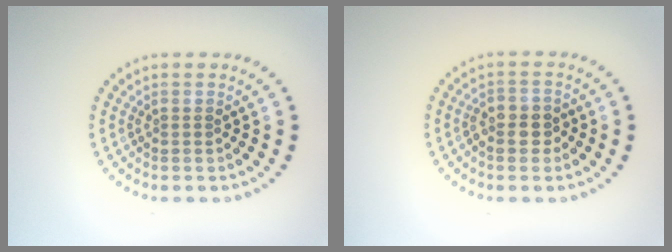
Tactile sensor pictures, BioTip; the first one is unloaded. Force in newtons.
{"total": 2.6, "press": 2.5, "slide": 0.7}